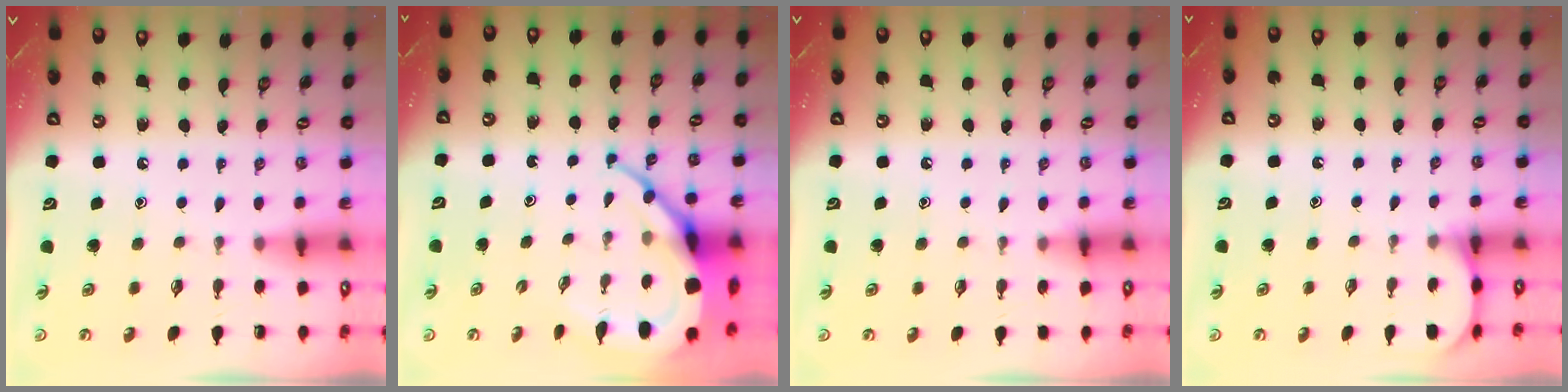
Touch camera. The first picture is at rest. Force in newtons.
{"total": 11.6, "press": 11.5, "slide": 1.2}
{"total": 5.2, "press": 5.1, "slide": 0.7}
{"total": 3.2, "press": 3.2, "slide": 0.4}